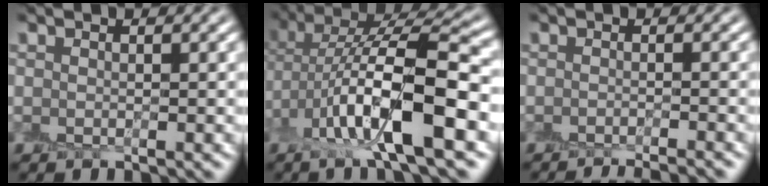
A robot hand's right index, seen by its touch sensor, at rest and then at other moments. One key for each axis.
{"total": 10.4, "fx": -2.5, "fy": 3.3, "fz": 9.6, "tx": -0.180, "ty": 0.007, "tz": -0.053}
{"total": 2.6, "fx": -2.4, "fy": 0.2, "fz": 1.1, "tx": -0.003, "ty": -0.004, "tz": -0.034}